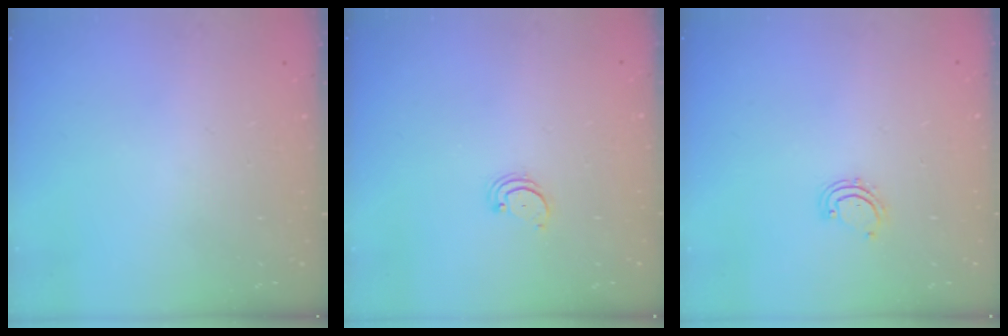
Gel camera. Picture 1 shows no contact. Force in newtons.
{"total": 2.2, "press": 2.2, "slide": 0.2}
{"total": 3.5, "press": 3.5, "slide": 0.3}